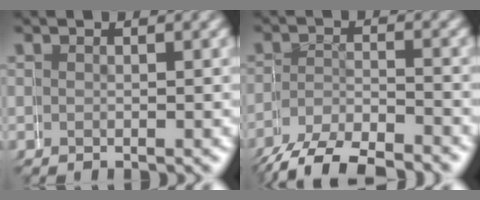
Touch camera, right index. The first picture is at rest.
{"total": 5.2, "force": [-4.2, 2.8, 1.4], "torque": [-0.032, -0.010, -0.063]}